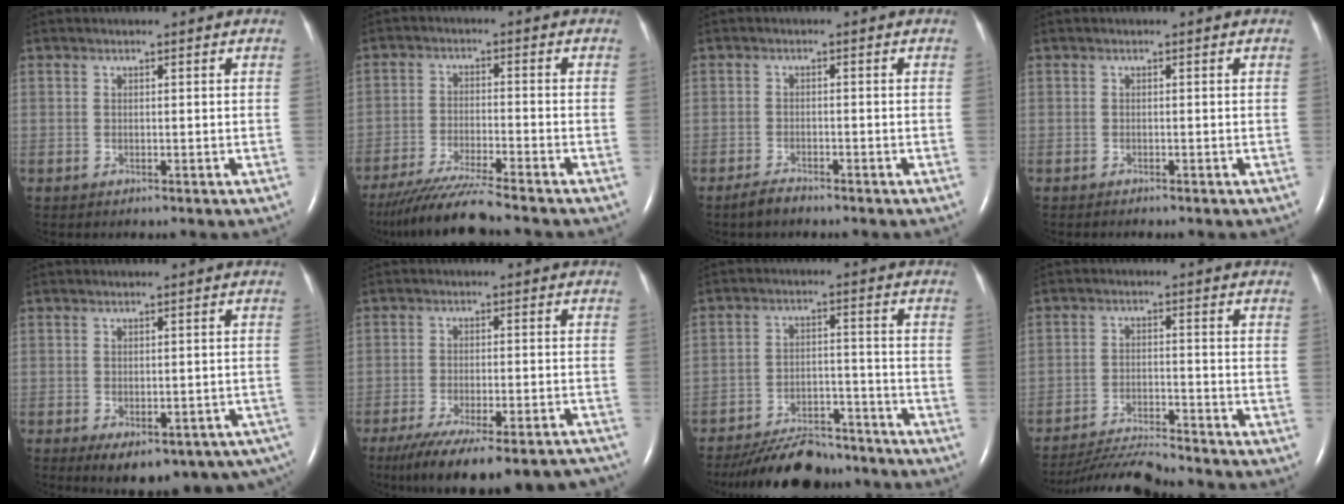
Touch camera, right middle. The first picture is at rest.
{"total": 8.8, "force": [-7.7, -1.1, 4.2], "torque": [-0.072, -0.031, -0.139]}
{"total": 2.1, "force": [-1.8, 0.4, 0.8], "torque": [-0.025, -0.004, -0.033]}
{"total": 0.9, "force": [-0.9, 0.1, 0.3], "torque": [-0.010, -0.003, -0.011]}
{"total": 14.1, "force": [-9.5, 6.8, 7.9], "torque": [-0.081, -0.003, -0.106]}
{"total": 21.3, "force": [-17.9, 4.6, 10.7], "torque": [-0.138, -0.018, -0.240]}
{"total": 12.7, "force": [-11.4, 3.5, 4.1], "torque": [-0.065, 0.005, -0.174]}
{"total": 8.9, "force": [-8.7, -0.9, 1.4], "torque": [-0.025, -0.012, -0.158]}